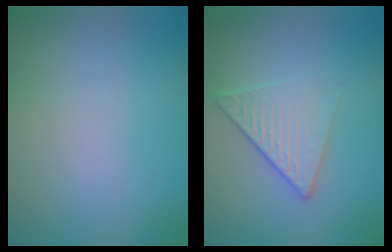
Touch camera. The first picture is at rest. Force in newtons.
{"total": 3.2, "press": 2.8, "slide": 1.6}